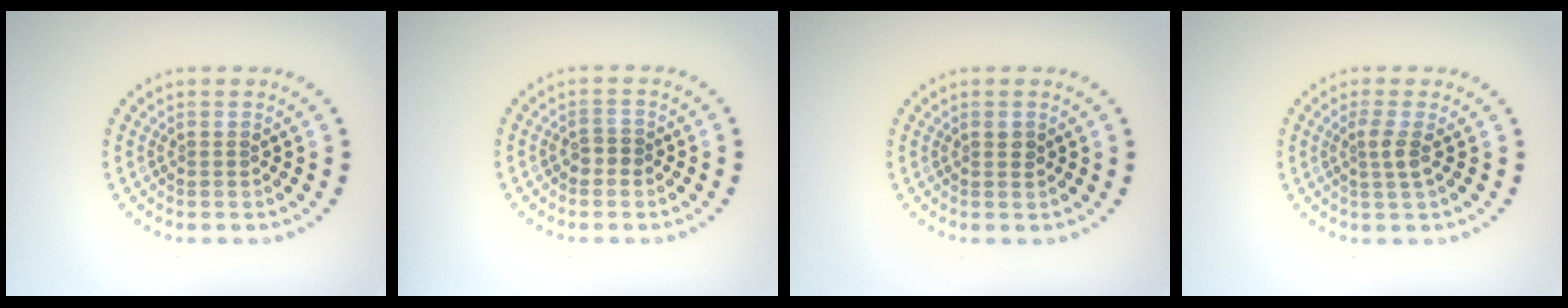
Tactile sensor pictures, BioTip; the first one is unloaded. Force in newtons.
{"total": 1.1, "press": 1.0, "slide": 0.4}
{"total": 0.8, "press": 0.7, "slide": 0.3}
{"total": 1.8, "press": 1.4, "slide": 1.2}